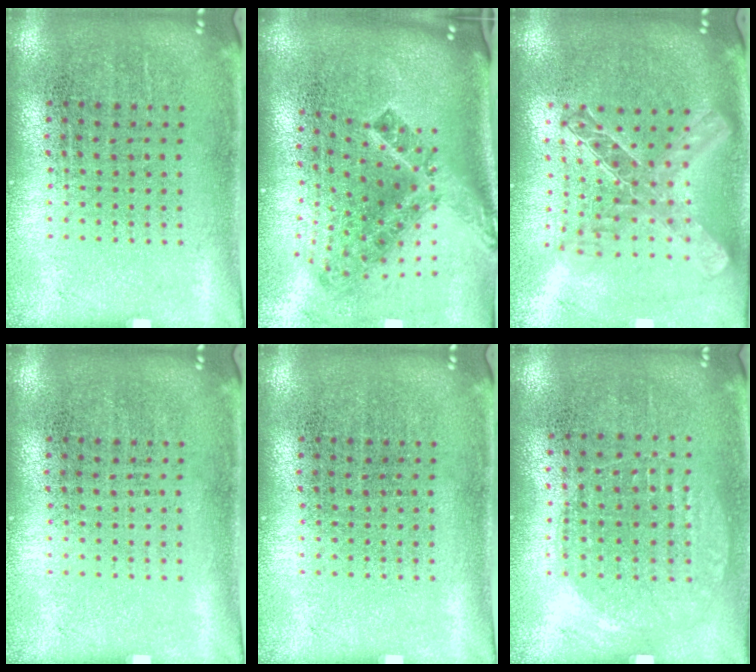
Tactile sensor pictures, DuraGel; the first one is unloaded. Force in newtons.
{"total": 2.5, "press": 1.5, "slide": 2.0}
{"total": 2.0, "press": 1.7, "slide": 1.1}
{"total": 0.0}
{"total": 0.0}
{"total": 1.0, "press": 0.9, "slide": 0.4}